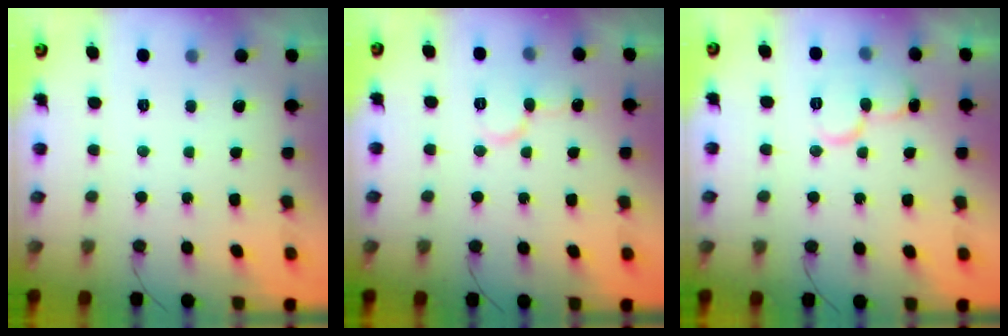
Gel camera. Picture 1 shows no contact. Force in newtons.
{"total": 8.1, "press": 8.0, "slide": 1.1}
{"total": 11.2, "press": 11.1, "slide": 1.2}